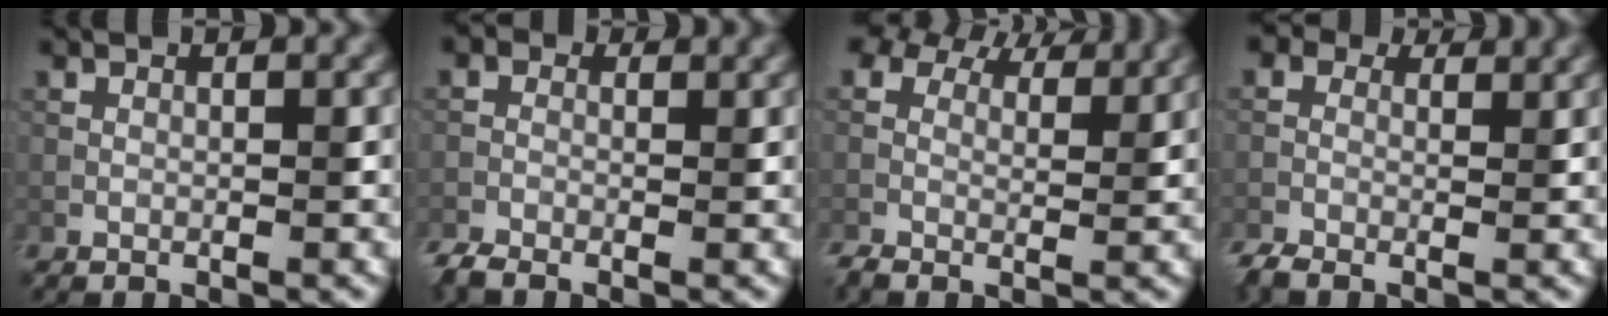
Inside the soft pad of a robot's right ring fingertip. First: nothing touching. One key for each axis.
{"total": 2.7, "fx": -1.7, "fy": 1.5, "fz": 1.4, "tx": -0.036, "ty": -0.007, "tz": -0.036}
{"total": 7.4, "fx": 5.2, "fy": 3.7, "fz": 3.6, "tx": -0.076, "ty": 0.007, "tz": 0.079}
{"total": 4.3, "fx": -0.2, "fy": 3.2, "fz": 2.8, "tx": -0.057, "ty": -0.002, "tz": -0.003}